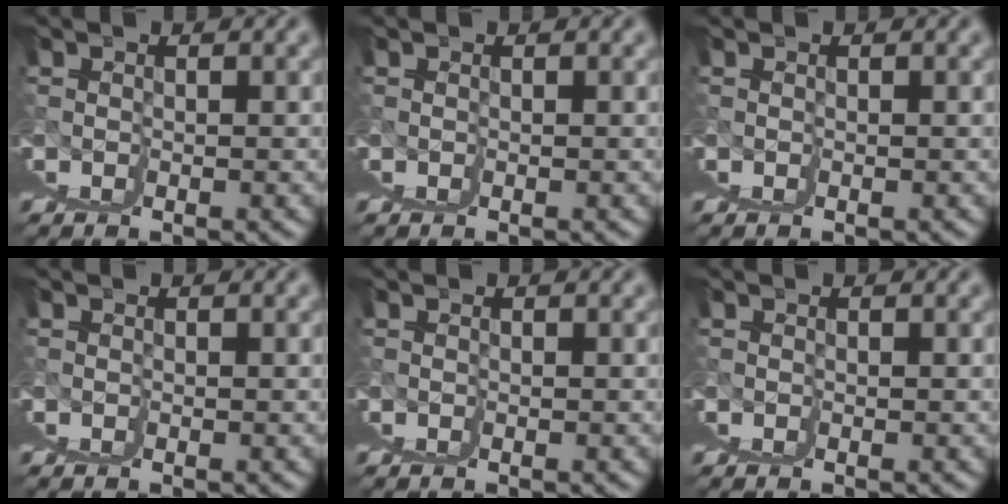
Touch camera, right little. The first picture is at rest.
{"total": 0.0}
{"total": 0.0}
{"total": 0.0}
{"total": 0.0}
{"total": 0.0}